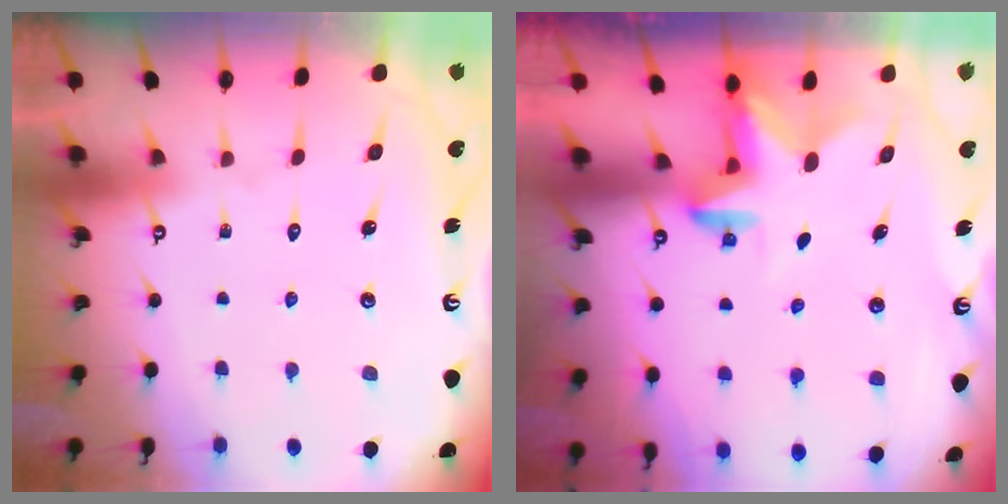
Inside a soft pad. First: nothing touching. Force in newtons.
{"total": 2.9, "press": 2.8, "slide": 0.5}